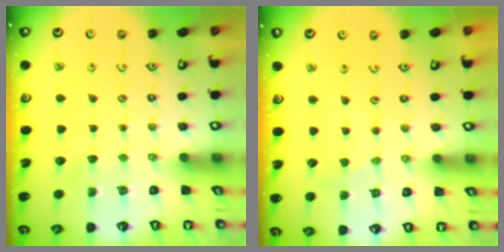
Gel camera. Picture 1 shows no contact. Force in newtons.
{"total": 1.8, "press": 1.7, "slide": 0.4}